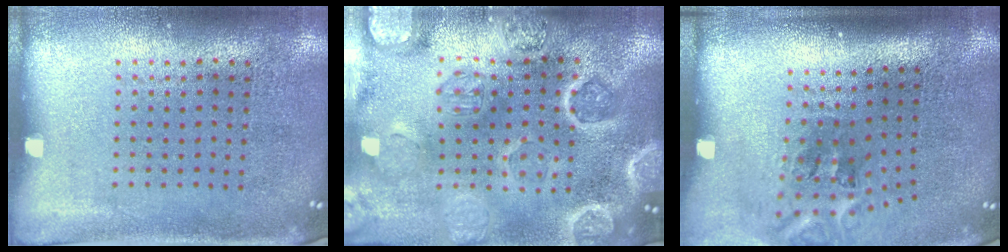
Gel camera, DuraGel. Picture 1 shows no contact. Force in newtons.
{"total": 4.7, "press": 4.2, "slide": 2.1}
{"total": 2.3, "press": 1.4, "slide": 1.9}